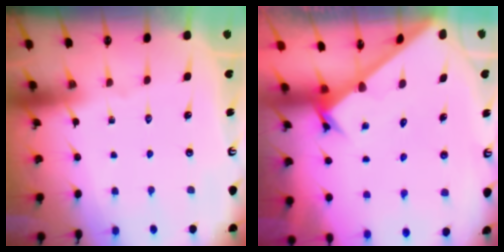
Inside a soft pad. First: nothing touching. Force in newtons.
{"total": 2.5, "press": 2.5, "slide": 0.2}